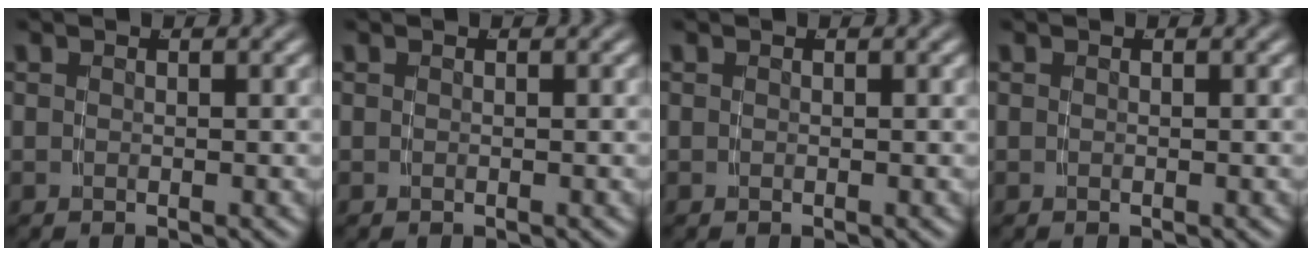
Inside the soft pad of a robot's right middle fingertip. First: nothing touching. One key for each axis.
{"total": 0.0}
{"total": 0.0}
{"total": 0.0}